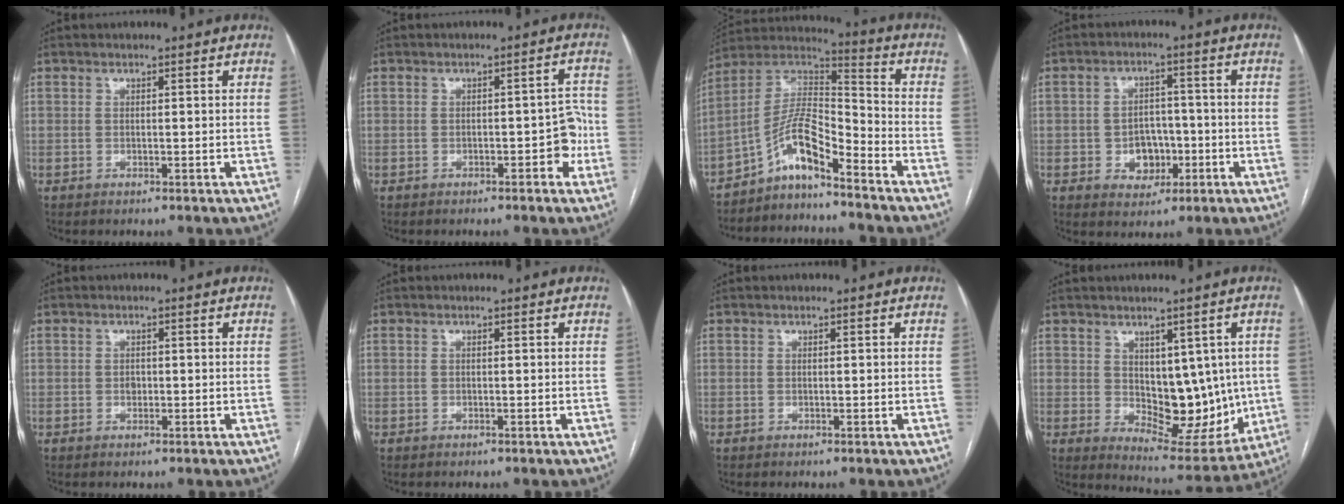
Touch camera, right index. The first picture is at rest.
{"total": 3.9, "force": [-1.4, 1.7, 3.2], "torque": [-0.028, 0.019, -0.016]}
{"total": 9.8, "force": [-6.7, 1.9, 7.0], "torque": [-0.143, 0.029, -0.126]}
{"total": 5.9, "force": [-1.6, 4.5, 3.4], "torque": [-0.052, 0.013, -0.019]}
{"total": 0.9, "force": [0.0, 0.7, 0.5], "torque": [-0.005, 0.003, 0.002]}
{"total": 0.0}
{"total": 0.0}
{"total": 11.7, "force": [0.4, 6.7, 9.6], "torque": [-0.113, -0.003, 0.035]}